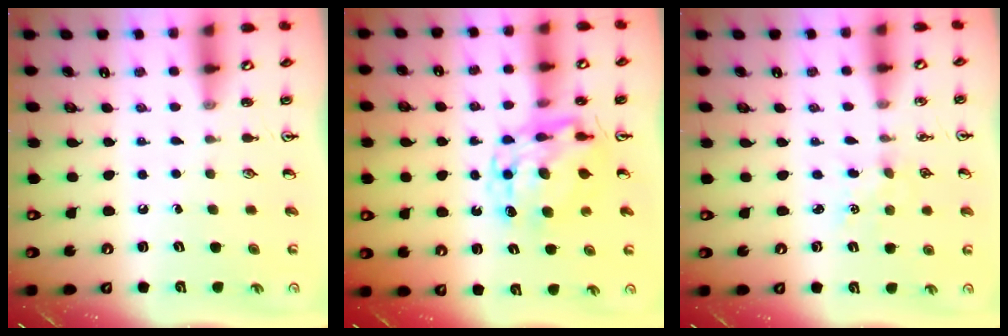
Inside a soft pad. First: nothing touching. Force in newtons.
{"total": 10.8, "press": 10.8, "slide": 0.8}
{"total": 3.5, "press": 3.5, "slide": 0.5}